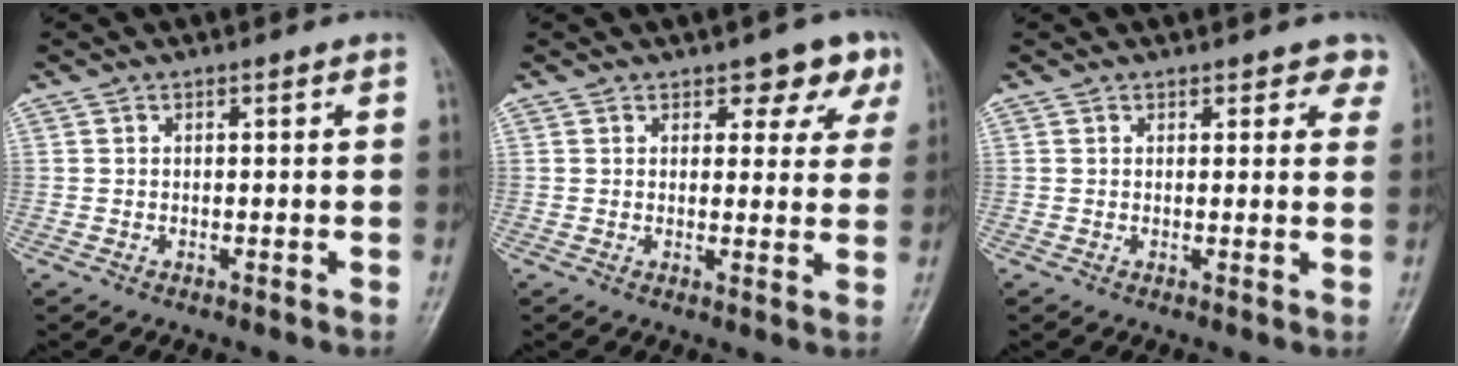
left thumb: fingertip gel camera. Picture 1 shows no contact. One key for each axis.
{"total": 6.0, "fx": 3.9, "fy": 3.4, "fz": 3.1, "tx": 0.001, "ty": -0.019, "tz": 0.041}
{"total": 3.9, "fx": 3.1, "fy": 2.0, "fz": 1.0, "tx": 0.030, "ty": -0.013, "tz": 0.022}